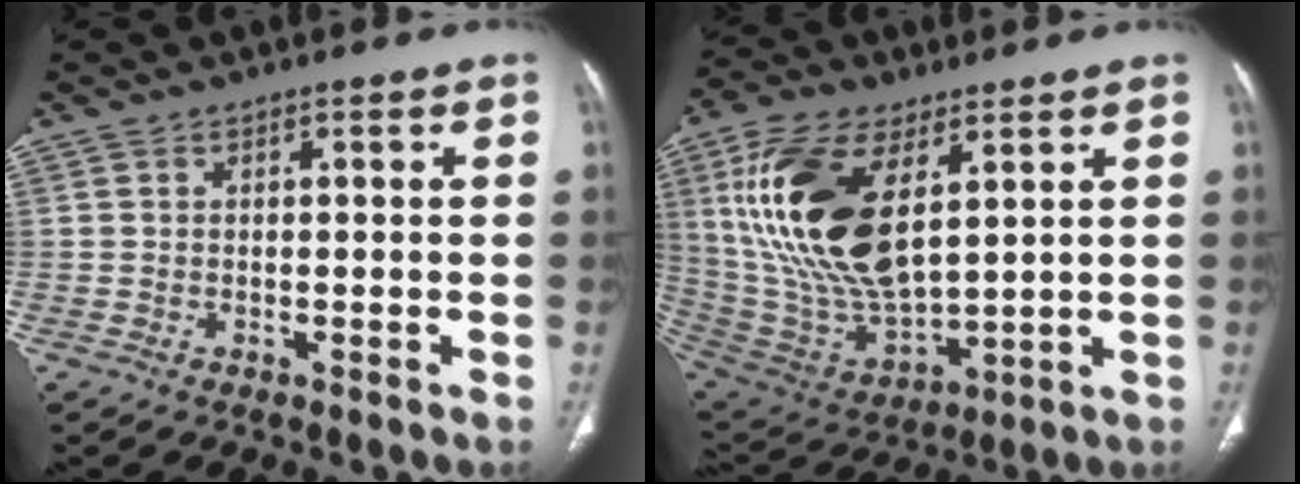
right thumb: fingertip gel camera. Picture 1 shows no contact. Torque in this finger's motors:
{"motor_torque": [-0.83, 4.17, 1.99, 0.78, 0.53]}